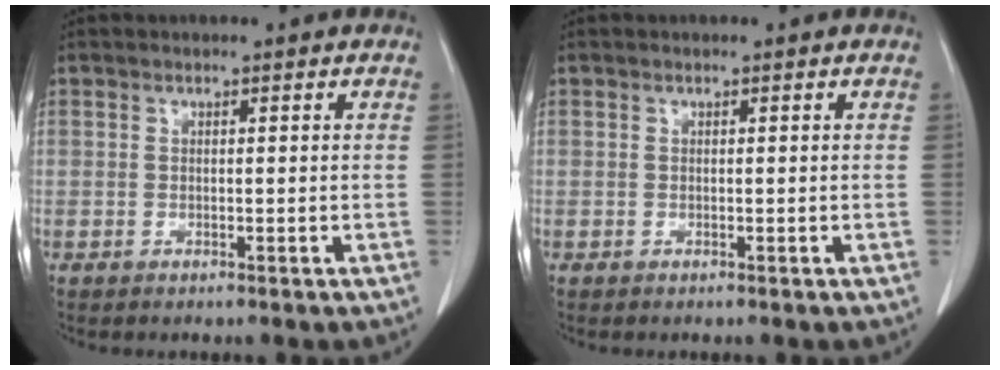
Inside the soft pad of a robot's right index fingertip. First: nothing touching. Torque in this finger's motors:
{"motor_torque": [0.00, 0.00, 0.00, 0.00]}